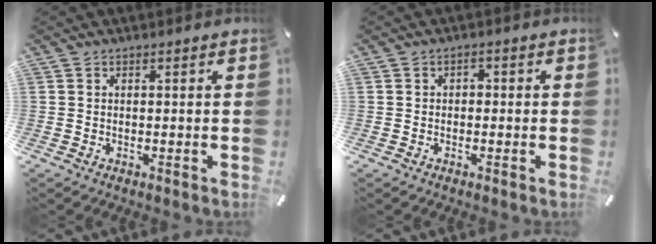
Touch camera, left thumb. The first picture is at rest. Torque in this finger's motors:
{"motor_torque": [-0.13, -0.01, 0.08, 0.16, -0.02]}